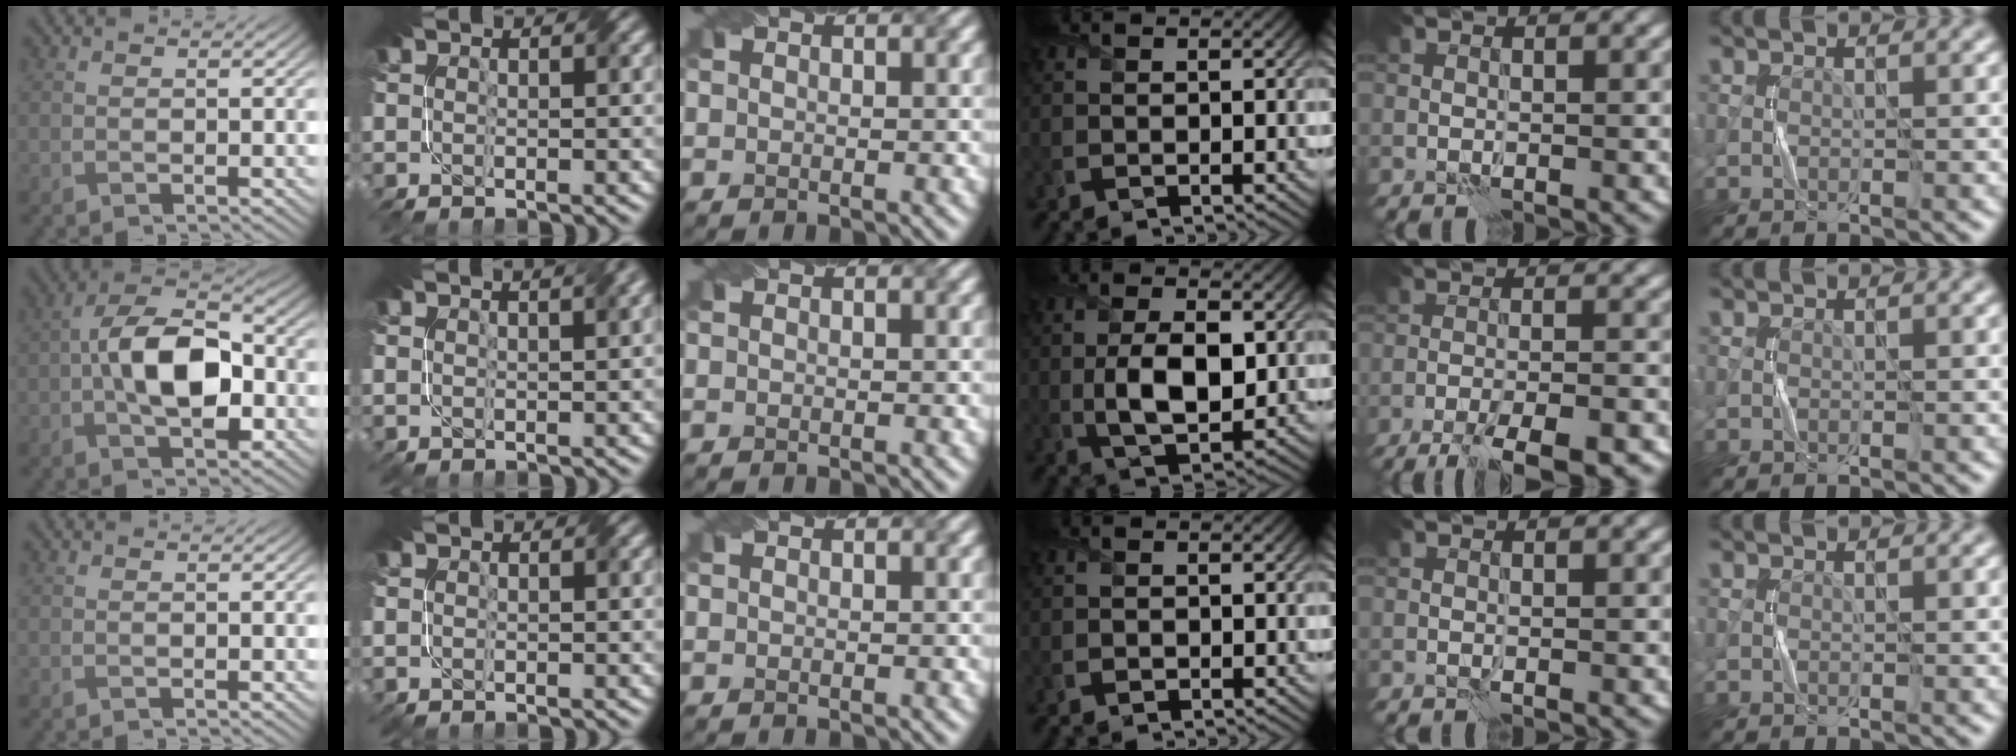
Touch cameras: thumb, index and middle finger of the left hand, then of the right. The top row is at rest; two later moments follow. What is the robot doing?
{"motion": "fold", "object": "napkin"}